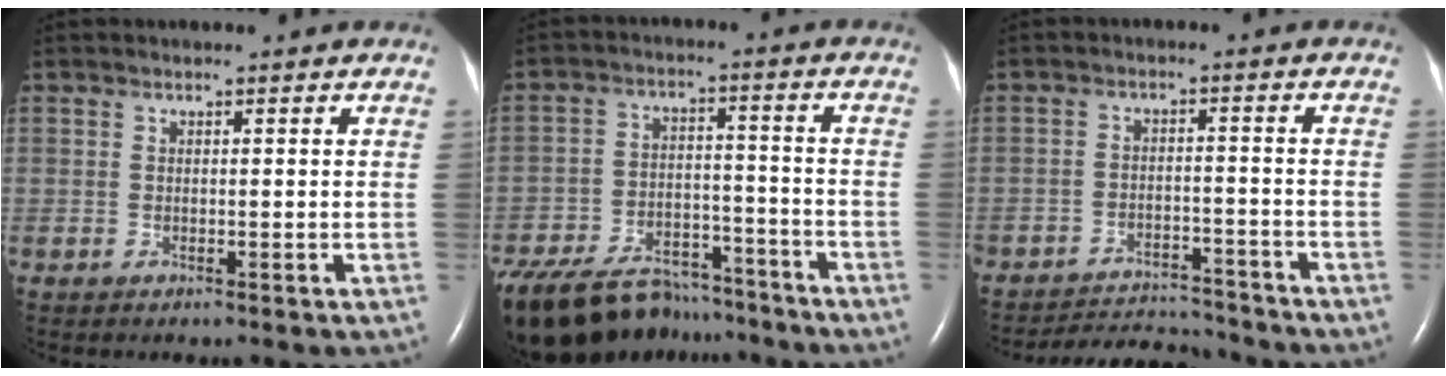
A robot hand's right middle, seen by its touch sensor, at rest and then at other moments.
{"total": 20.8, "force": [-17.0, 8.6, 8.4], "torque": [-0.204, -0.020, -0.260]}
{"total": 9.4, "force": [-9.3, 1.2, 0.7], "torque": [-0.010, -0.002, -0.139]}